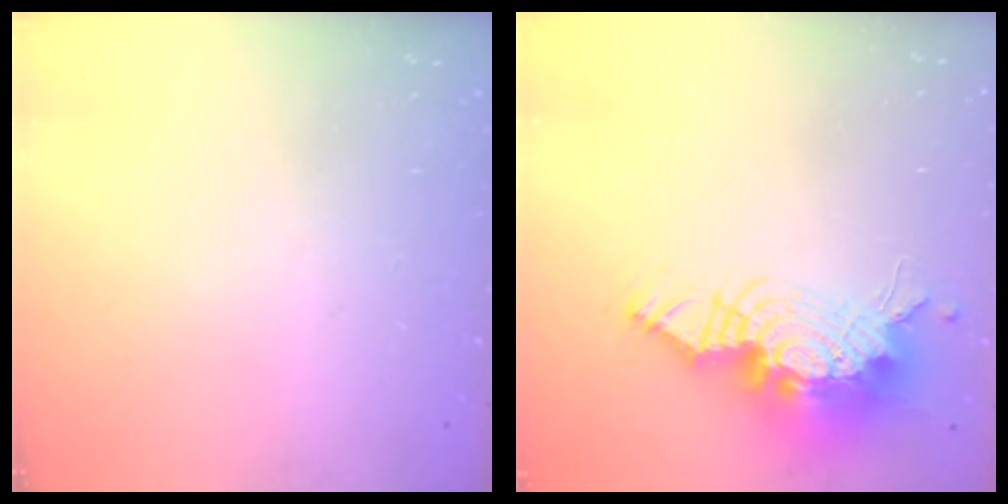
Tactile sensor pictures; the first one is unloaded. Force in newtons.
{"total": 18.1, "press": 18.0, "slide": 1.9}